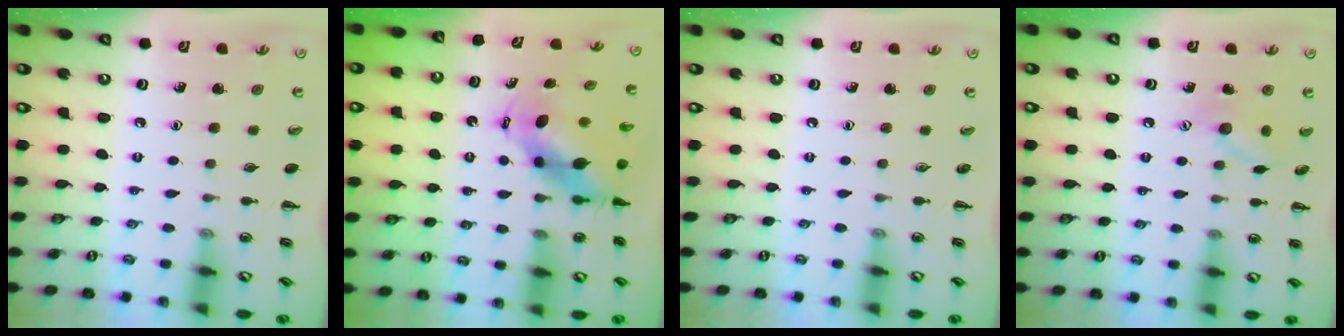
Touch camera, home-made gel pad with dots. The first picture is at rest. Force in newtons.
{"total": 6.7, "press": 6.5, "slide": 1.4}
{"total": 0.0}
{"total": 8.5, "press": 8.4, "slide": 0.9}